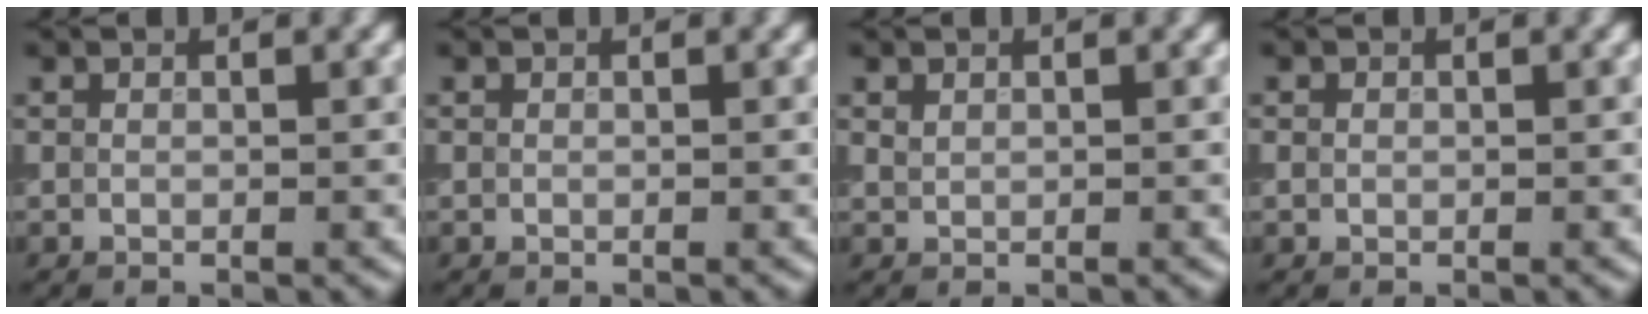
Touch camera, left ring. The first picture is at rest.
{"total": 0.0}
{"total": 0.6, "force": [0.3, 0.4, 0.2], "torque": [-0.006, 0.000, 0.009]}
{"total": 0.6, "force": [0.0, 0.6, 0.2], "torque": [0.000, -0.002, -0.001]}